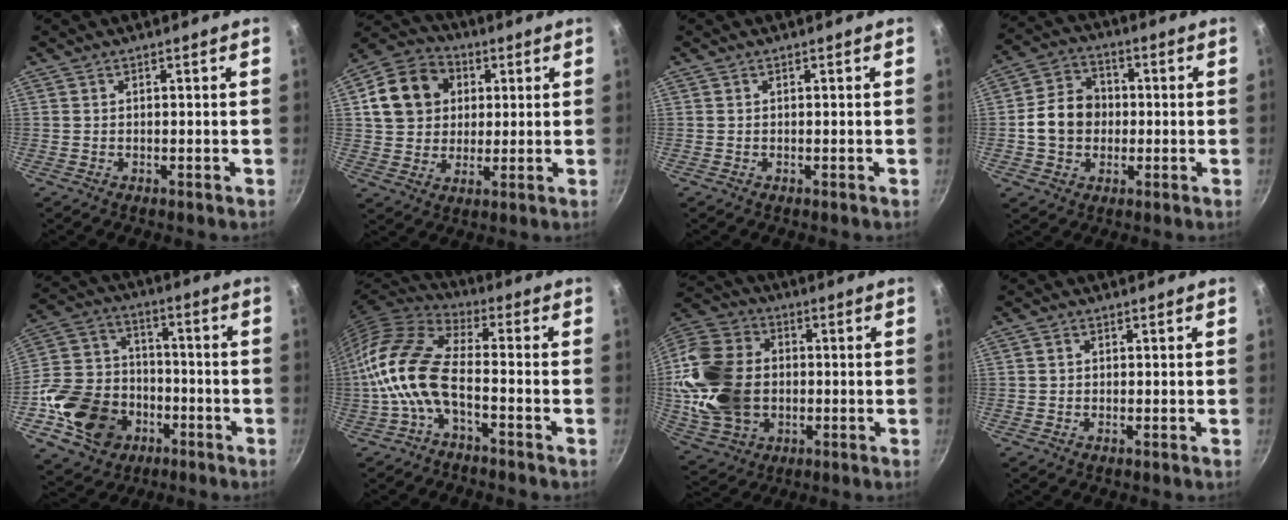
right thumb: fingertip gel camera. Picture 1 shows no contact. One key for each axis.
{"total": 13.6, "fx": 3.5, "fy": 11.3, "fz": 6.9, "tx": -0.104, "ty": 0.012, "tz": 0.048}
{"total": 0.0}
{"total": 10.3, "fx": -0.4, "fy": 8.6, "fz": 5.7, "tx": -0.071, "ty": 0.020, "tz": -0.019}
{"total": 19.9, "fx": -7.1, "fy": 15.6, "fz": 10.0, "tx": -0.167, "ty": 0.049, "tz": -0.112}
{"total": 13.2, "fx": -3.9, "fy": 6.2, "fz": 11.0, "tx": -0.229, "ty": 0.039, "tz": -0.092}
{"total": 20.4, "fx": -0.5, "fy": 15.4, "fz": 13.4, "tx": -0.250, "ty": 0.017, "tz": -0.002}
{"total": 0.9, "fx": 0.1, "fy": 0.8, "fz": 0.5, "tx": -0.008, "ty": 0.003, "tz": -0.001}